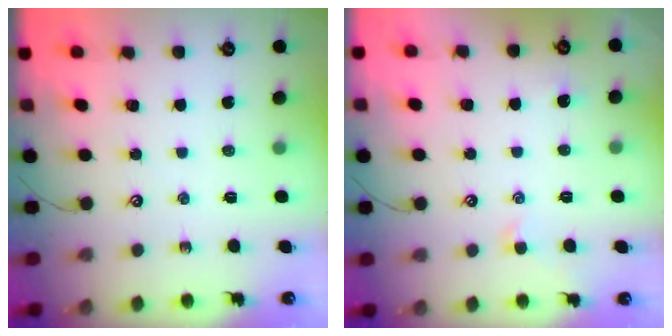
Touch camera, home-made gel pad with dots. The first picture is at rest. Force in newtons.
{"total": 1.2, "press": 1.0, "slide": 0.6}